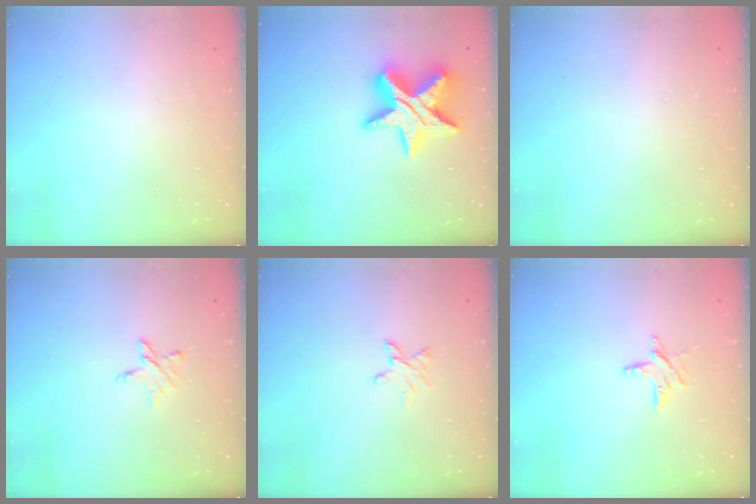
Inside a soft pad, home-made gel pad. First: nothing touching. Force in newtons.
{"total": 18.1, "press": 18.0, "slide": 1.1}
{"total": 0.0}
{"total": 5.8, "press": 5.8, "slide": 0.3}
{"total": 3.5, "press": 3.5, "slide": 0.3}
{"total": 5.5, "press": 5.5, "slide": 0.5}